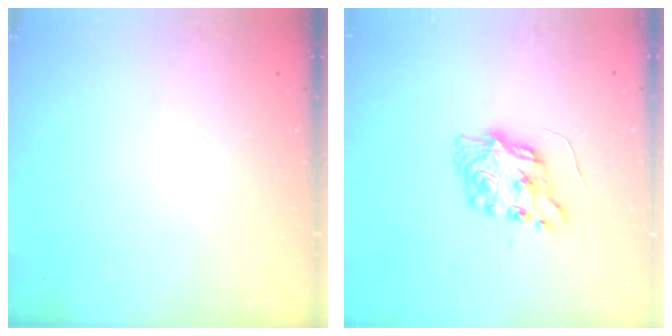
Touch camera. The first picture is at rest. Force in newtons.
{"total": 8.6, "press": 8.6, "slide": 1.0}